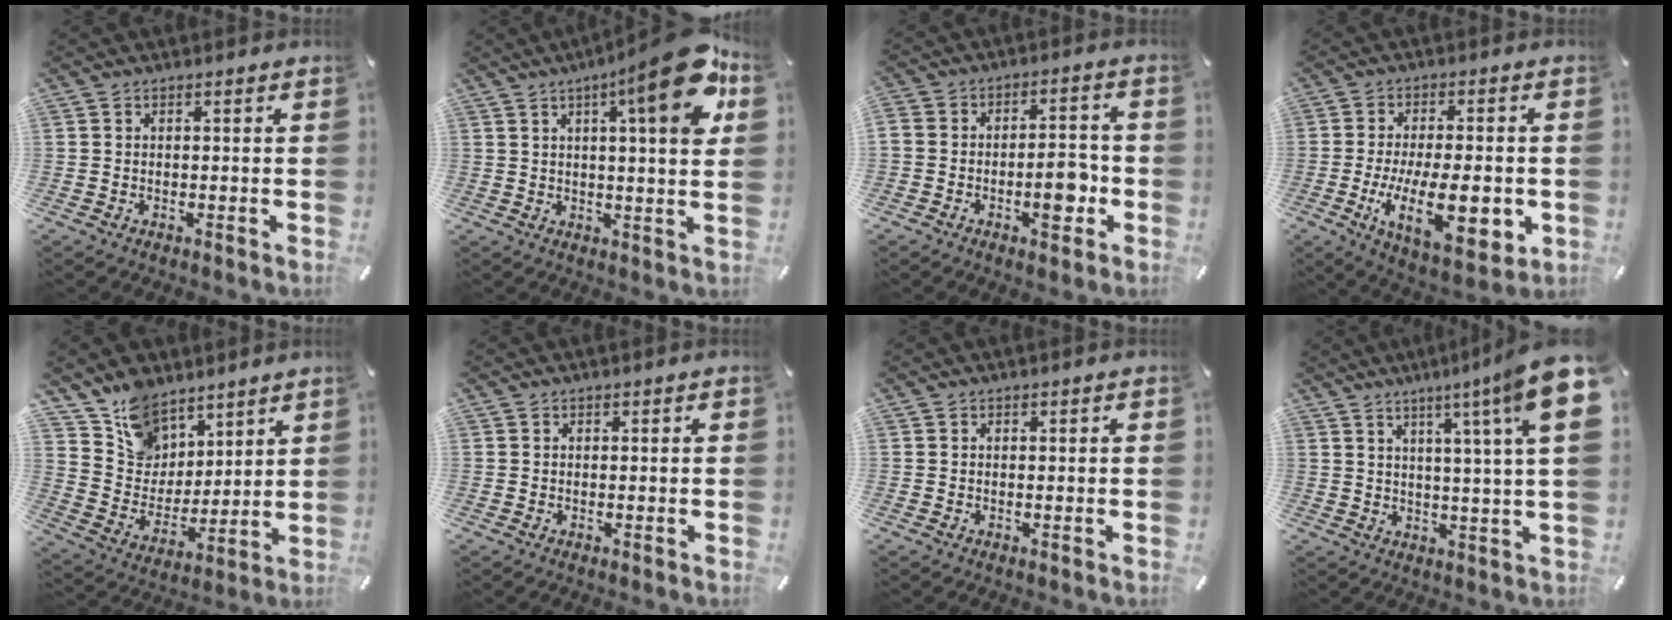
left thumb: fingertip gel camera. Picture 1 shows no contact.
{"total": 17.1, "force": [7.2, 2.8, 15.2], "torque": [-0.210, -0.038, 0.097]}
{"total": 8.3, "force": [-3.3, 4.4, 6.2], "torque": [-0.083, 0.021, -0.052]}
{"total": 18.2, "force": [-3.6, 7.2, 16.4], "torque": [-0.290, -0.013, -0.045]}
{"total": 12.0, "force": [9.2, 7.6, 0.8], "torque": [-0.040, -0.082, 0.186]}
{"total": 0.0}
{"total": 0.0}
{"total": 14.9, "force": [6.7, 0.6, 13.3], "torque": [-0.212, -0.041, 0.095]}